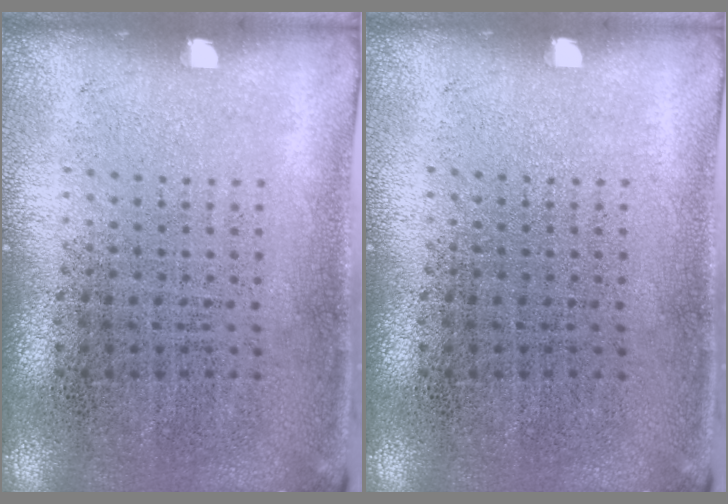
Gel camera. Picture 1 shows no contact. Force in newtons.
{"total": 0.0}